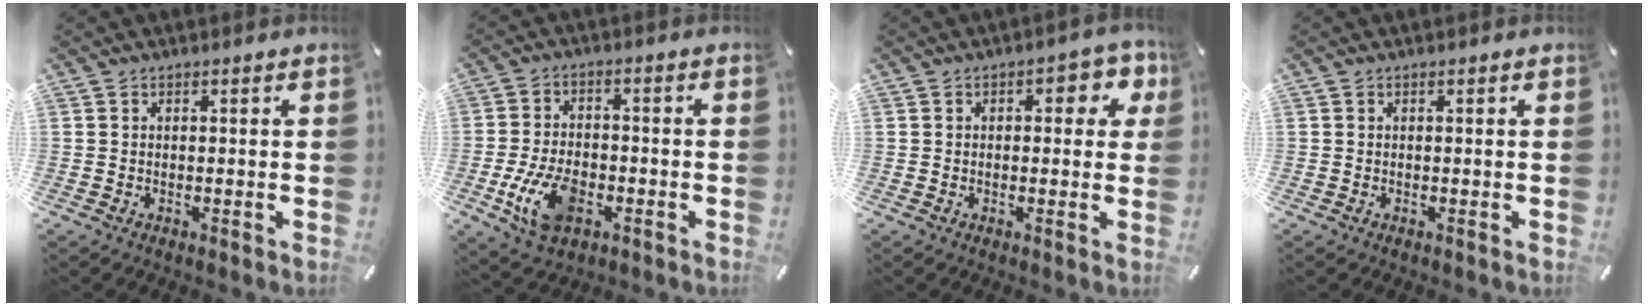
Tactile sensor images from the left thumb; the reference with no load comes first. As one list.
[{"total": 10.9, "force": [-4.0, 6.6, 7.8], "torque": [-0.160, 0.003, -0.070]}, {"total": 5.8, "force": [1.4, 3.3, 4.5], "torque": [-0.052, 0.000, 0.014]}, {"total": 0.0}]